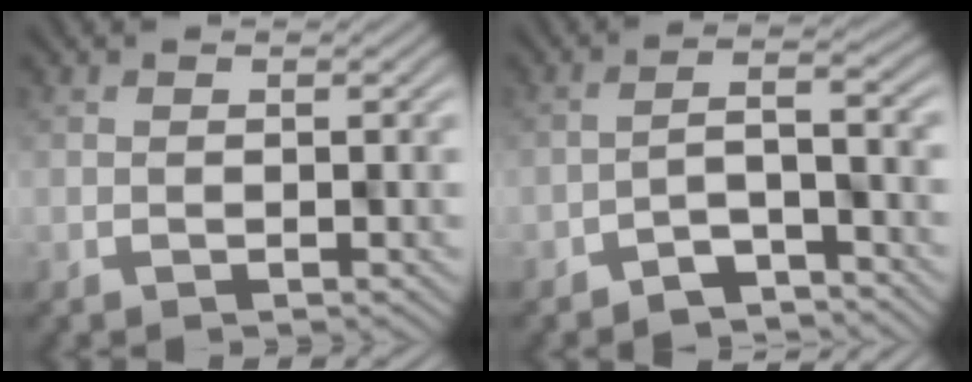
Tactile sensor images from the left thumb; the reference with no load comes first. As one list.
[{"total": 4.7, "force": [-3.9, 1.0, 2.4], "torque": [-0.032, 0.003, -0.070]}]